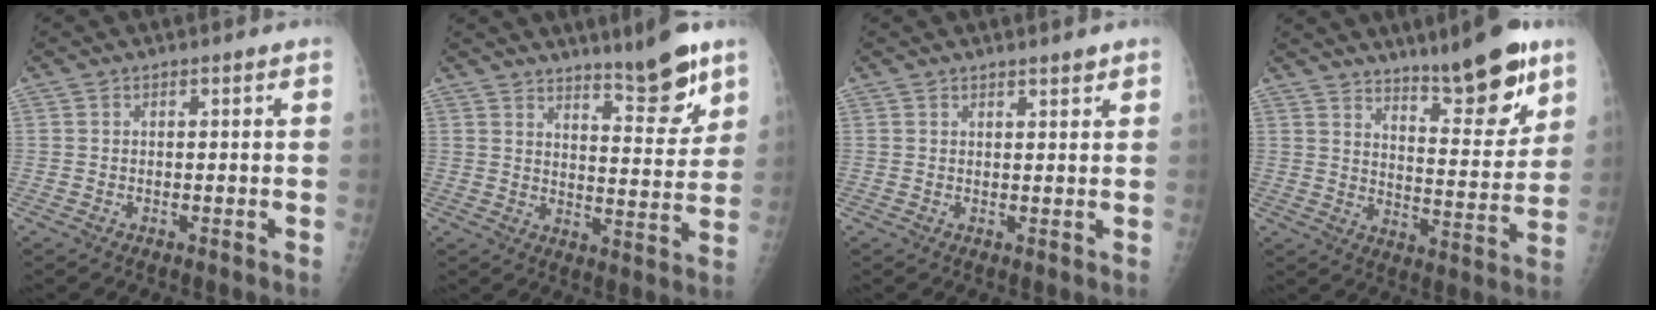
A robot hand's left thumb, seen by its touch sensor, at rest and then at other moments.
{"total": 7.1, "force": [5.2, 1.5, 4.6], "torque": [-0.052, -0.039, 0.074]}
{"total": 1.6, "force": [1.3, 0.3, 0.9], "torque": [-0.010, -0.008, 0.019]}
{"total": 15.1, "force": [10.4, 3.7, 10.4], "torque": [-0.120, -0.072, 0.165]}